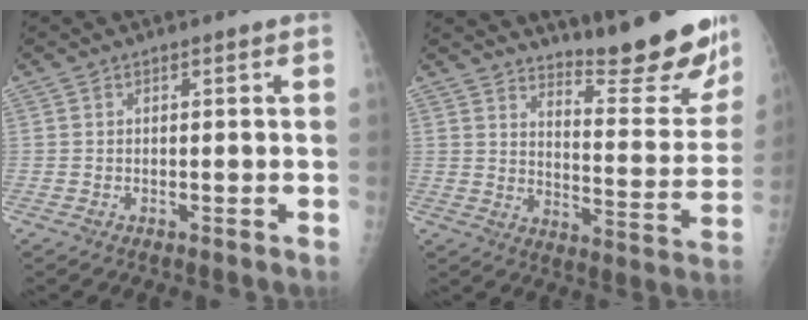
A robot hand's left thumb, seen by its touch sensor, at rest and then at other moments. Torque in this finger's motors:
{"motor_torque": [0.36, 0.27, -0.05, -0.41, 0.08]}